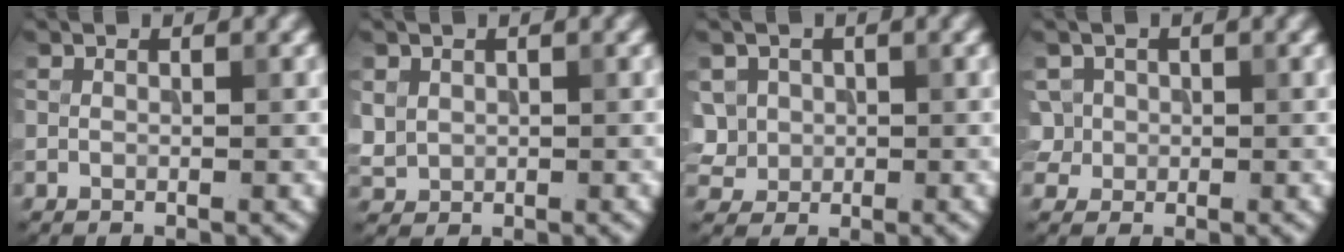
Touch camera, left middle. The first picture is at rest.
{"total": 1.6, "force": [0.4, 1.5, 0.4], "torque": [-0.010, -0.003, 0.013]}
{"total": 3.5, "force": [0.5, 3.2, 1.5], "torque": [-0.030, 0.011, 0.018]}
{"total": 2.7, "force": [0.3, 2.6, 0.8], "torque": [-0.016, 0.013, 0.011]}